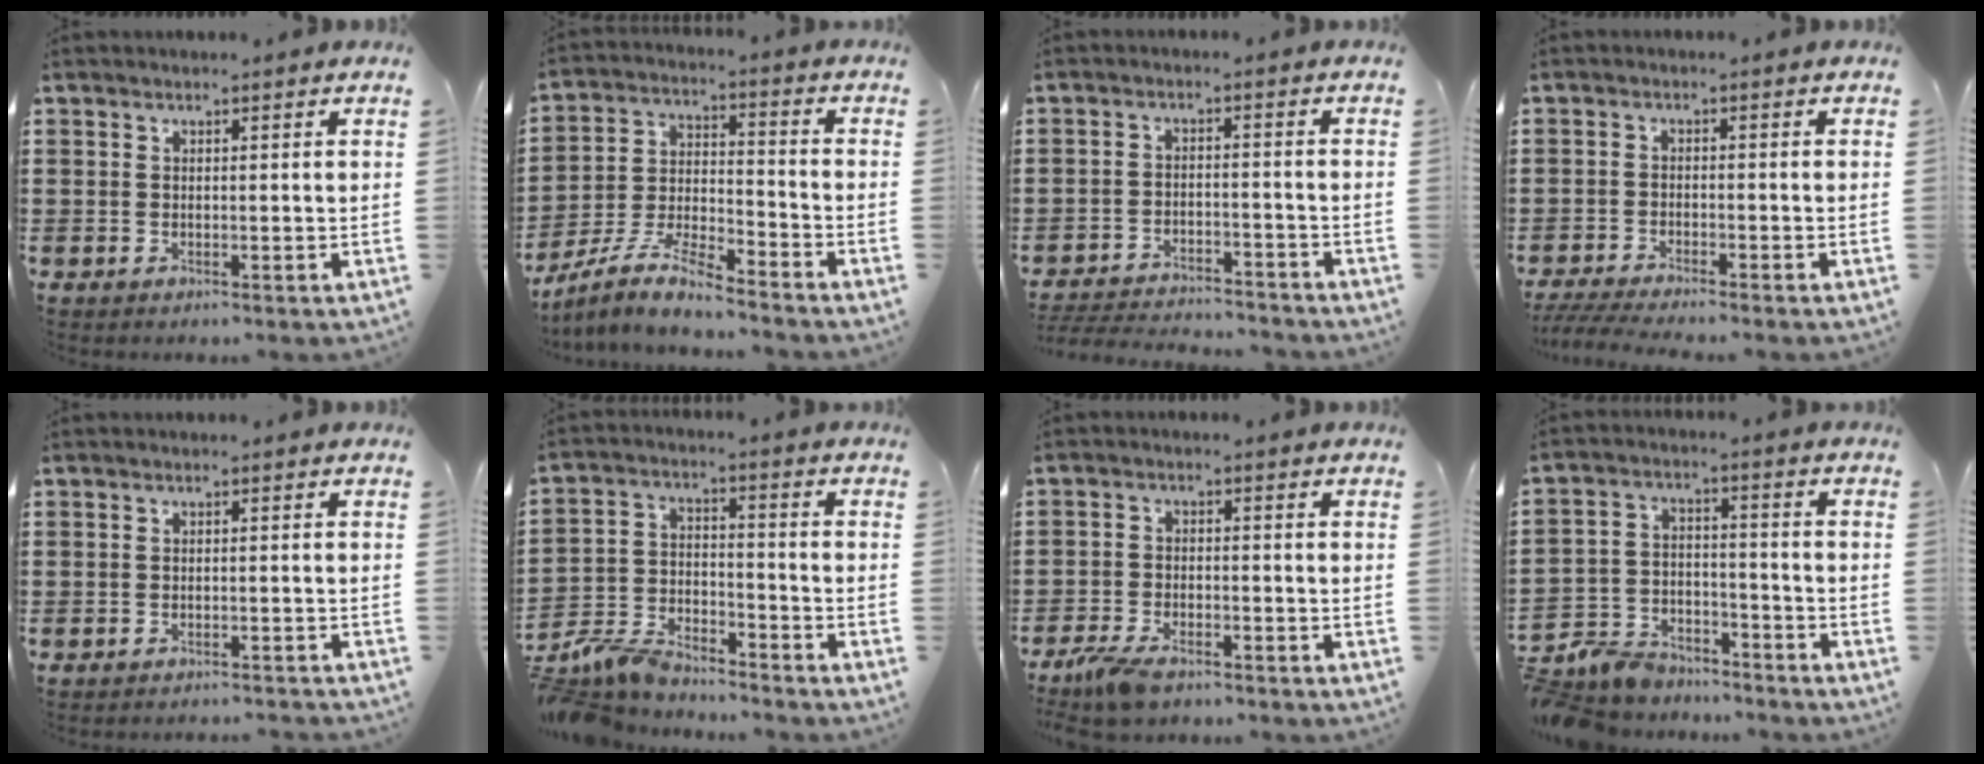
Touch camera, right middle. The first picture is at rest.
{"total": 6.9, "force": [-6.3, 0.8, 2.8], "torque": [-0.069, -0.008, -0.127]}
{"total": 4.0, "force": [-4.0, 0.3, 0.5], "torque": [-0.020, -0.001, -0.086]}
{"total": 3.1, "force": [-2.8, -0.2, 1.3], "torque": [-0.036, -0.011, -0.058]}
{"total": 1.2, "force": [-1.1, -0.2, 0.2], "torque": [-0.007, -0.002, -0.022]}
{"total": 7.2, "force": [-6.9, 1.4, 1.5], "torque": [-0.044, 0.007, -0.141]}
{"total": 4.3, "force": [-3.5, 1.3, 2.1], "torque": [-0.062, -0.006, -0.074]}
{"total": 6.6, "force": [-6.3, 1.8, 0.6], "torque": [-0.036, 0.007, -0.134]}